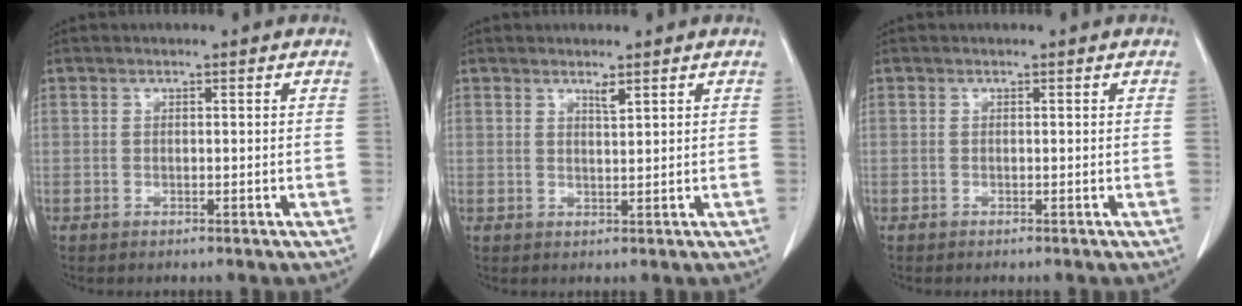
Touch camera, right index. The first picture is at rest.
{"total": 1.3, "force": [1.0, 0.0, 0.8], "torque": [-0.015, -0.007, 0.018]}
{"total": 0.0}